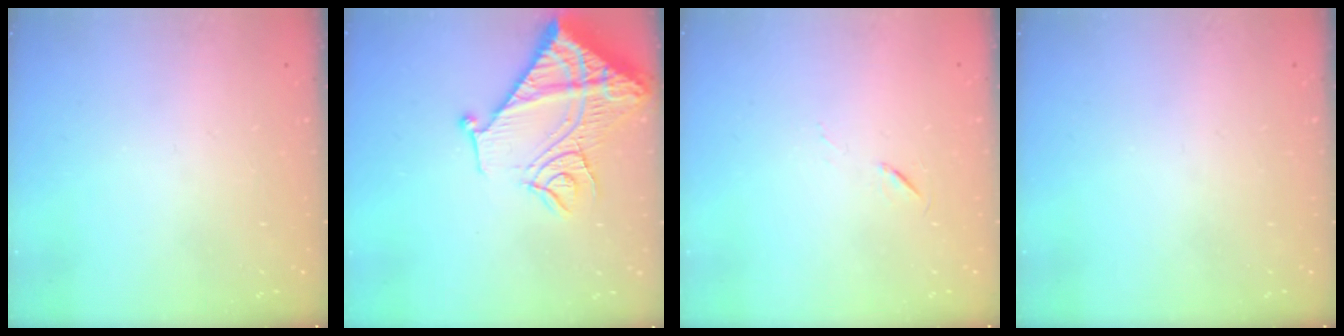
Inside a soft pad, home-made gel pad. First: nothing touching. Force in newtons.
{"total": 19.7, "press": 19.6, "slide": 2.1}
{"total": 5.5, "press": 5.1, "slide": 2.1}
{"total": 0.0}